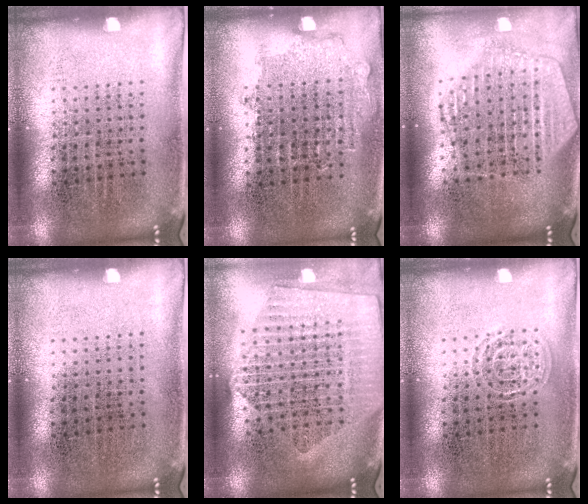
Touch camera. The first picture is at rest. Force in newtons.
{"total": 0.9, "press": 0.8, "slide": 0.3}
{"total": 2.1, "press": 1.9, "slide": 0.9}
{"total": 0.0}
{"total": 2.4, "press": 2.1, "slide": 1.1}
{"total": 1.3, "press": 1.3, "slide": 0.2}